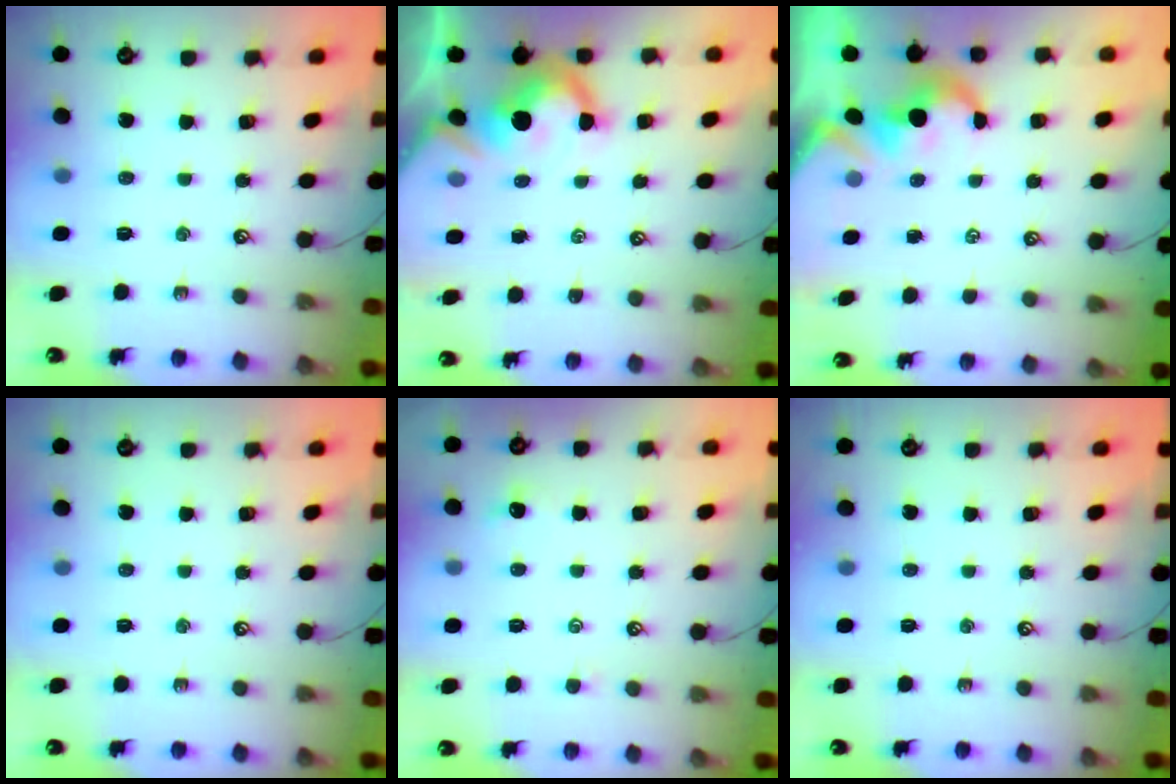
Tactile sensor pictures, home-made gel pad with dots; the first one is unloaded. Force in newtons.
{"total": 9.5, "press": 9.4, "slide": 1.4}
{"total": 1.9, "press": 1.8, "slide": 0.7}
{"total": 0.0}
{"total": 1.4, "press": 1.4, "slide": 0.3}
{"total": 0.0}